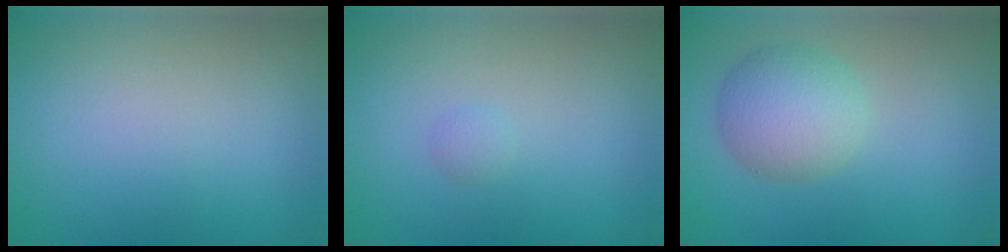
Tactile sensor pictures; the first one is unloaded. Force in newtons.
{"total": 0.7, "press": 0.7, "slide": 0.0}
{"total": 4.7, "press": 4.7, "slide": 0.1}